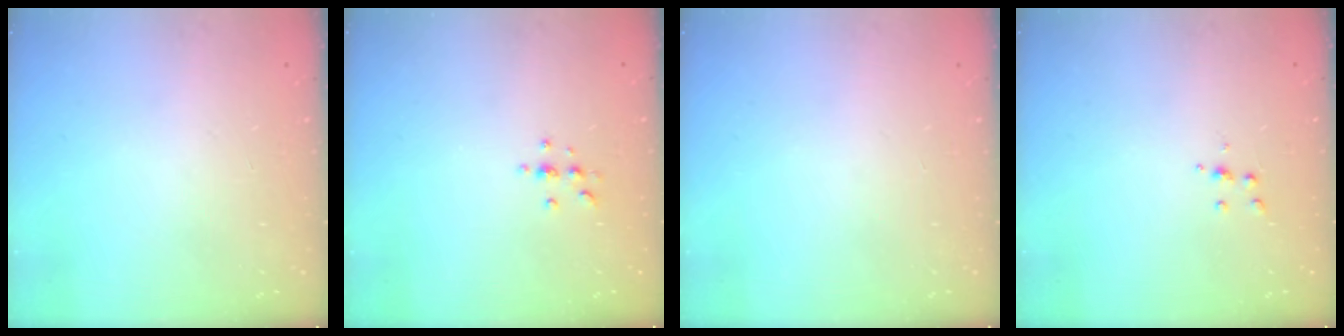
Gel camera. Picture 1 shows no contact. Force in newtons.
{"total": 2.7, "press": 2.7, "slide": 0.3}
{"total": 0.0}
{"total": 4.5, "press": 4.5, "slide": 0.6}